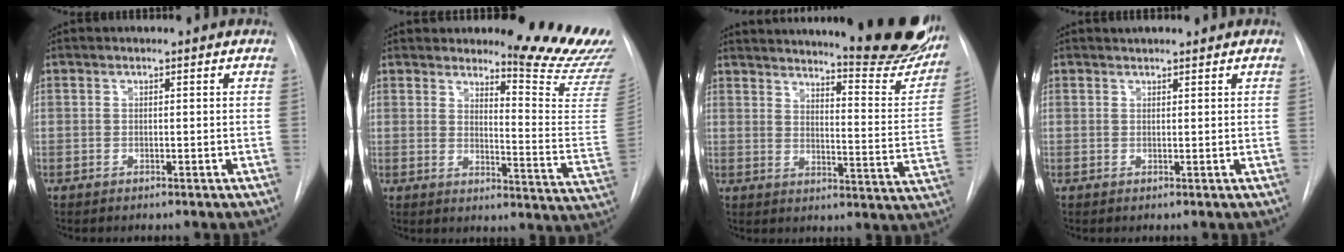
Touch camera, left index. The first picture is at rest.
{"total": 15.8, "force": [14.8, 0.8, 5.5], "torque": [-0.059, -0.130, 0.159]}
{"total": 26.0, "force": [22.6, 3.3, 12.5], "torque": [-0.171, -0.079, 0.275]}
{"total": 2.8, "force": [2.6, 0.5, 0.9], "torque": [-0.013, 0.023, 0.038]}